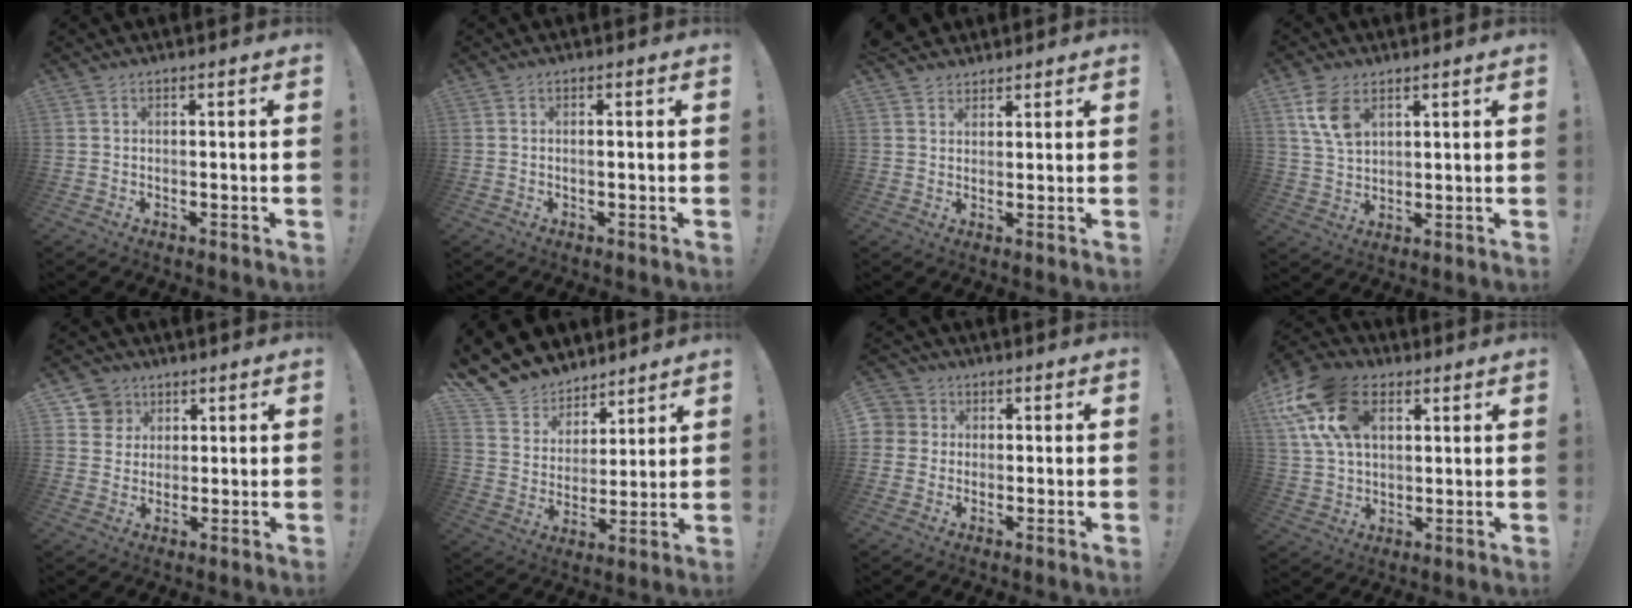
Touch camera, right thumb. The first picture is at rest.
{"total": 0.7, "force": [0.0, -0.1, 0.7], "torque": [-0.007, -0.002, -0.001]}
{"total": 4.1, "force": [3.2, 2.6, 0.2], "torque": [-0.006, -0.017, 0.062]}
{"total": 8.7, "force": [4.5, 5.2, 5.3], "torque": [-0.103, -0.012, 0.088]}
{"total": 7.2, "force": [3.6, 6.2, 0.8], "torque": [-0.007, -0.025, 0.071]}
{"total": 11.2, "force": [8.8, 6.8, 1.6], "torque": [-0.047, -0.073, 0.172]}
{"total": 4.7, "force": [0.5, 4.6, 1.0], "torque": [-0.025, 0.006, 0.009]}
{"total": 19.9, "force": [8.1, 13.6, 12.0], "torque": [-0.225, -0.022, 0.152]}